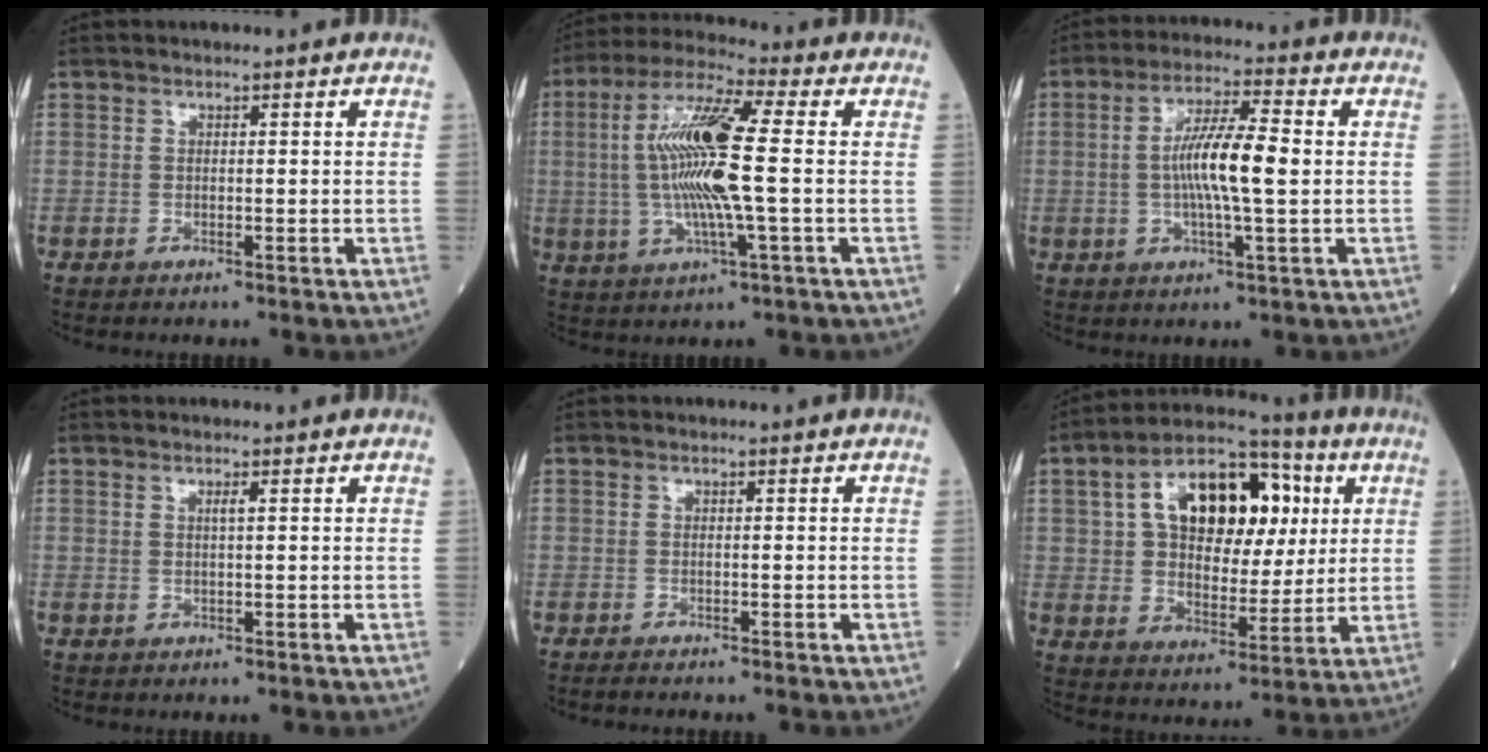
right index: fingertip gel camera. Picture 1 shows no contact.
{"total": 14.3, "force": [0.1, 1.2, 14.2], "torque": [-0.290, 0.006, -0.005]}
{"total": 9.4, "force": [0.0, 0.8, 9.3], "torque": [-0.173, 0.007, -0.006]}
{"total": 0.7, "force": [0.2, -0.1, 0.6], "torque": [-0.016, 0.001, 0.005]}
{"total": 1.2, "force": [-1.2, -0.1, 0.3], "torque": [-0.013, -0.005, -0.021]}
{"total": 17.0, "force": [5.0, 9.4, 13.2], "torque": [-0.220, 0.037, 0.079]}